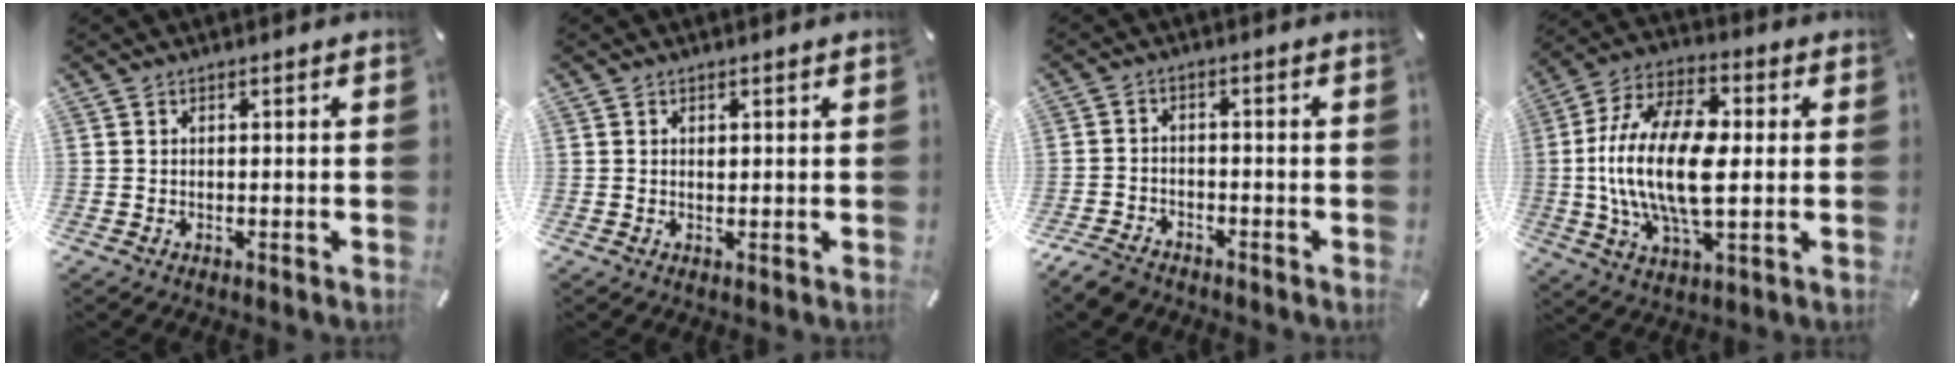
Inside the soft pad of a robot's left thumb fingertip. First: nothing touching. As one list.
[{"total": 0.6, "force": [0.3, 0.5, 0.3], "torque": [-0.006, -0.001, 0.006]}, {"total": 4.4, "force": [-3.7, 2.0, 1.4], "torque": [-0.039, 0.016, -0.075]}, {"total": 19.9, "force": [-0.3, 9.8, 17.2], "torque": [-0.371, -0.004, -0.007]}]